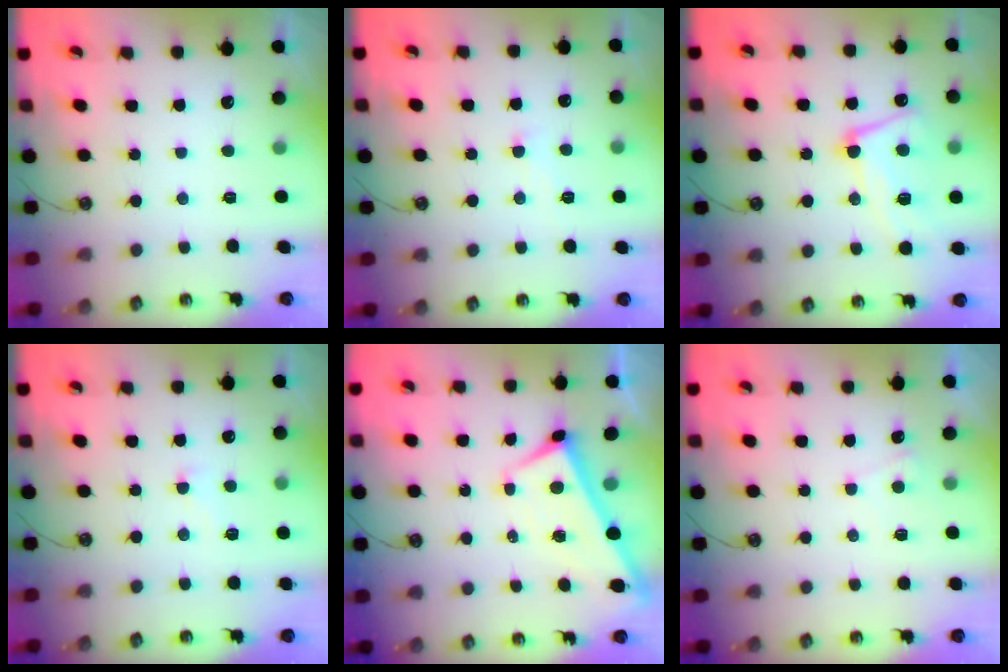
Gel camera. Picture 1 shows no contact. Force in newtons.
{"total": 0.8, "press": 0.6, "slide": 0.5}
{"total": 10.5, "press": 10.4, "slide": 1.1}
{"total": 4.1, "press": 4.1, "slide": 0.5}
{"total": 2.1, "press": 2.1, "slide": 0.3}
{"total": 2.4, "press": 2.4, "slide": 0.3}